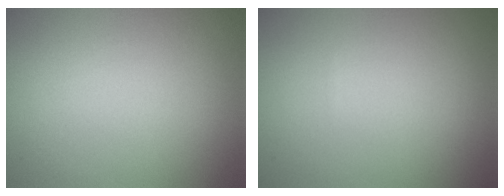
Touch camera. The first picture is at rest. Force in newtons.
{"total": 0.0}